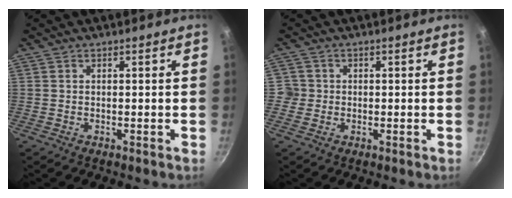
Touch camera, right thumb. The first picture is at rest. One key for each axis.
{"total": 2.4, "fx": -0.4, "fy": 2.4, "fz": 0.3, "tx": 0.009, "ty": 0.010, "tz": -0.008}